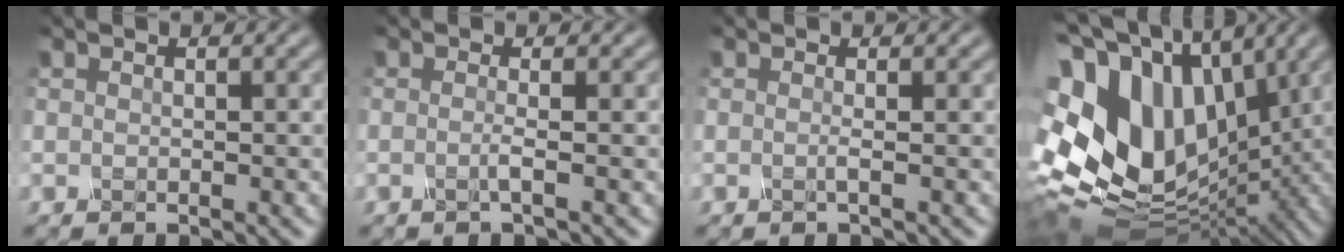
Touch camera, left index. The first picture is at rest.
{"total": 1.1, "force": [-0.3, 0.2, 1.1], "torque": [-0.015, 0.000, -0.013]}
{"total": 0.9, "force": [-0.1, 0.3, 0.8], "torque": [-0.009, 0.001, -0.013]}
{"total": 17.1, "force": [2.1, 12.2, 11.8], "torque": [-0.246, -0.011, 0.078]}